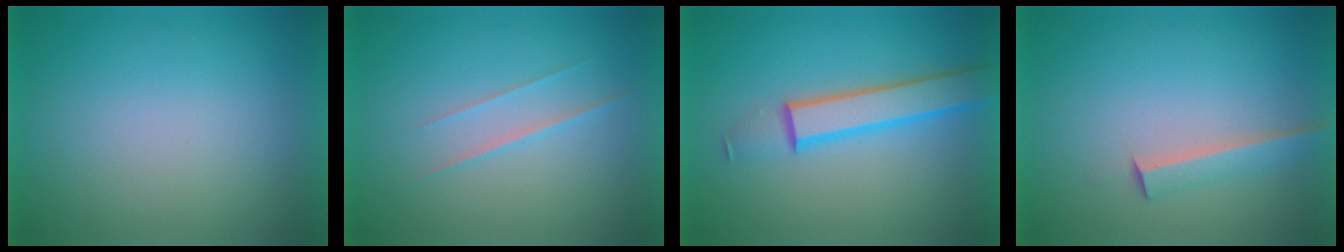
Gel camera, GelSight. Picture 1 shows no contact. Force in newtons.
{"total": 1.6}
{"total": 4.6}
{"total": 2.5}